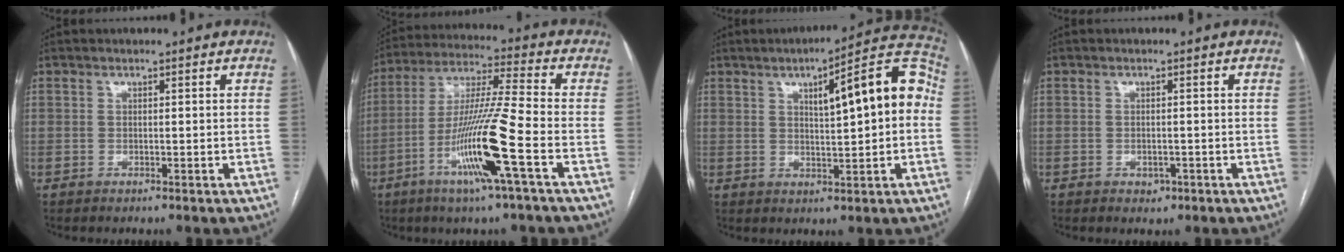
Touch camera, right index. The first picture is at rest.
{"total": 14.7, "force": [-5.6, -1.1, 13.5], "torque": [-0.267, -0.013, -0.109]}
{"total": 13.3, "force": [2.3, 2.7, 12.9], "torque": [-0.170, 0.039, 0.028]}
{"total": 1.6, "force": [-0.8, 1.2, 0.7], "torque": [-0.007, 0.003, -0.006]}